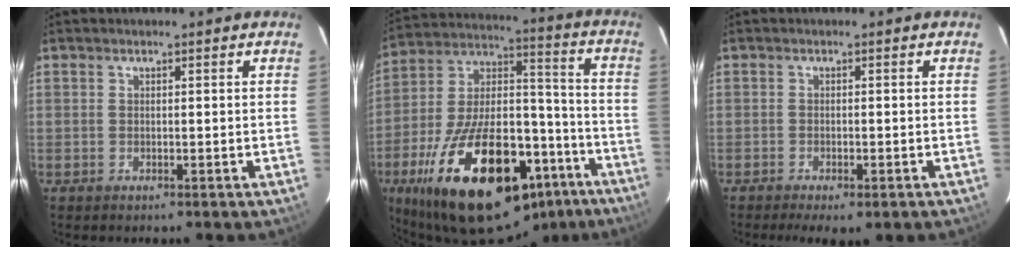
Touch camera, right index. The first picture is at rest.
{"total": 34.3, "force": [-20.1, 15.5, 23.0], "torque": [-0.398, 0.016, -0.289]}
{"total": 5.6, "force": [-3.9, 1.5, 3.7], "torque": [-0.080, -0.020, -0.057]}